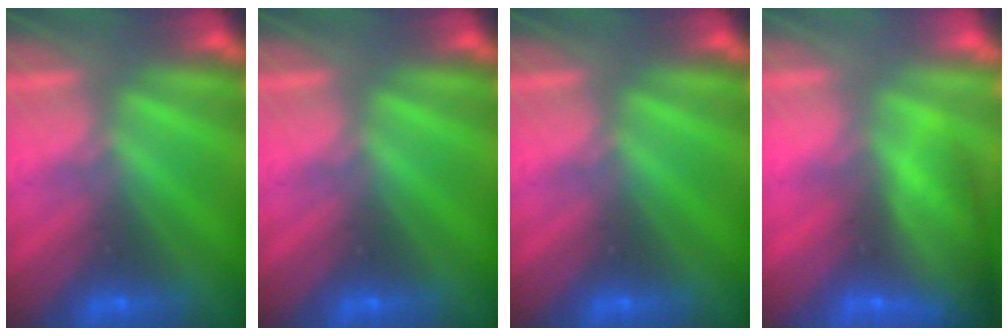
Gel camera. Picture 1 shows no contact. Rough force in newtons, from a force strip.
{"total": 0.0}
{"total": 0.0}
{"total": 9.1}